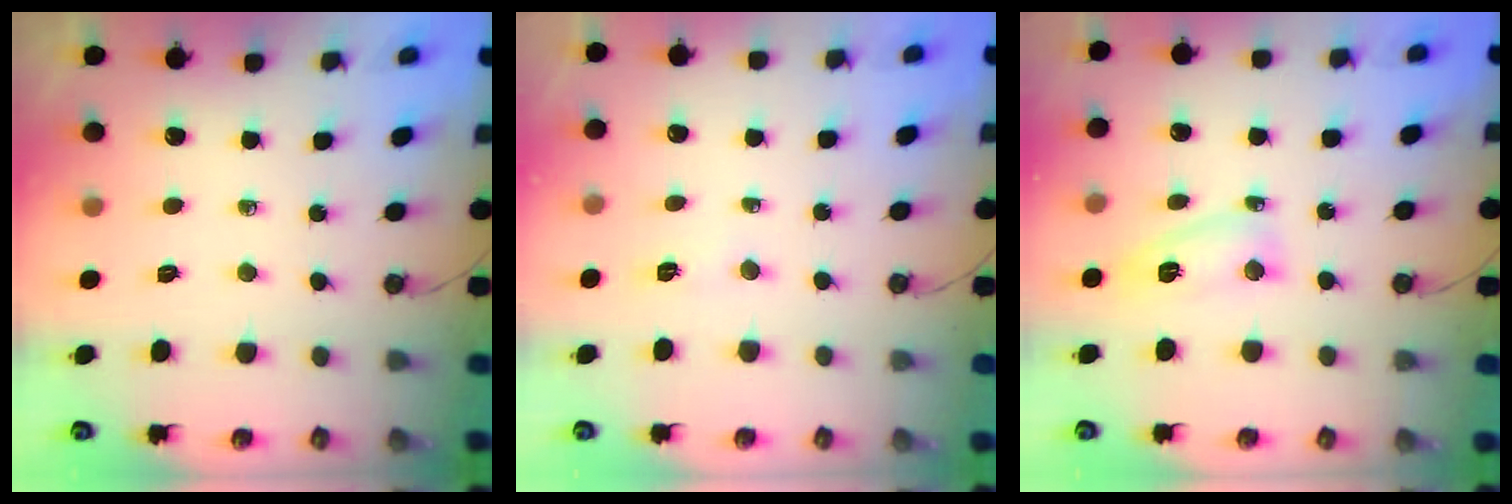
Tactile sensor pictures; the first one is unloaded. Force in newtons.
{"total": 2.9, "press": 2.9, "slide": 0.5}
{"total": 5.5, "press": 5.5, "slide": 0.6}